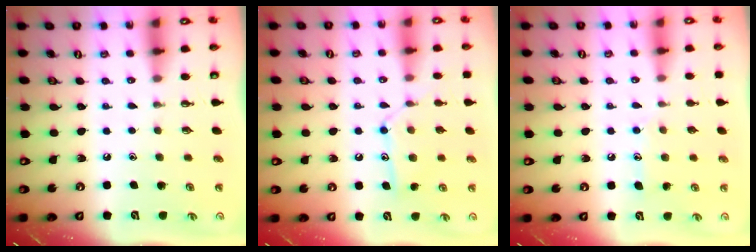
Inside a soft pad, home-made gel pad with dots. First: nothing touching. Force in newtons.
{"total": 12.9, "press": 12.9, "slide": 0.8}
{"total": 7.5, "press": 7.5, "slide": 0.5}